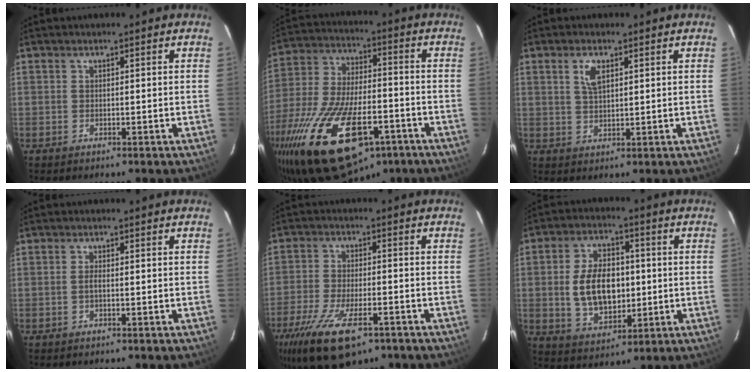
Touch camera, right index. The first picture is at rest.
{"total": 30.2, "force": [-16.1, 14.0, 21.4], "torque": [-0.443, -0.047, -0.259]}
{"total": 3.7, "force": [1.6, 1.7, 2.9], "torque": [-0.055, 0.004, 0.032]}
{"total": 0.9, "force": [-0.3, 0.2, 0.8], "torque": [-0.017, -0.001, -0.005]}
{"total": 16.8, "force": [-10.3, 6.7, 11.5], "torque": [-0.251, -0.049, -0.176]}
{"total": 12.3, "force": [-0.1, 7.7, 9.5], "torque": [-0.187, 0.008, 0.011]}